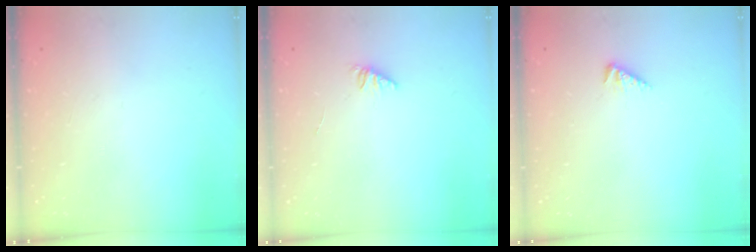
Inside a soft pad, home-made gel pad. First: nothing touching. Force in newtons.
{"total": 1.2, "press": 1.1, "slide": 0.3}
{"total": 2.4, "press": 2.3, "slide": 0.5}